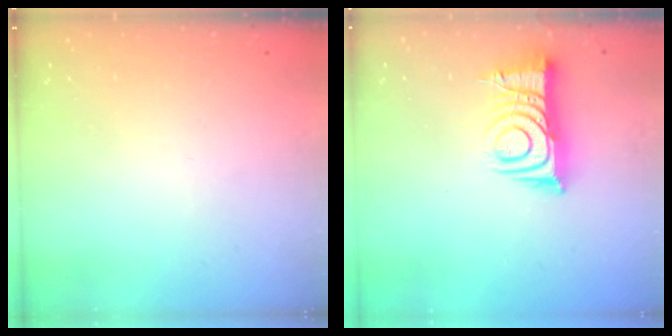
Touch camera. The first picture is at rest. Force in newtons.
{"total": 11.0, "press": 11.0, "slide": 0.6}